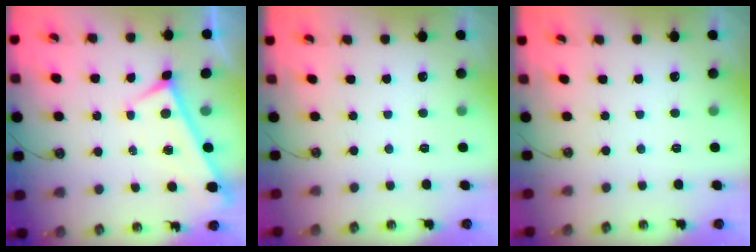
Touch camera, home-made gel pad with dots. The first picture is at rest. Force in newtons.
{"total": 0.0}
{"total": 0.0}